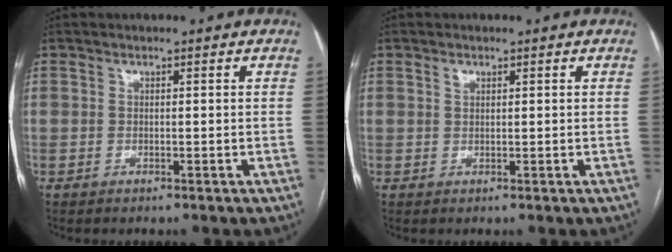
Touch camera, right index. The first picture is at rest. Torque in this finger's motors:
{"motor_torque": [0.12, 0.08, 0.13, 0.02]}